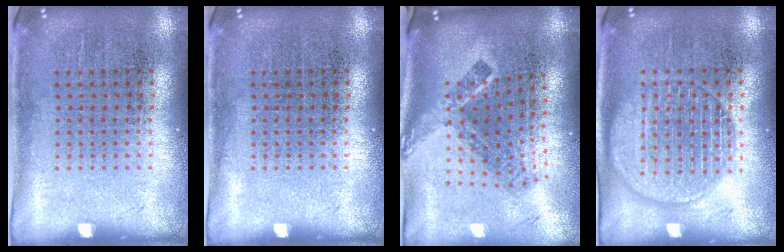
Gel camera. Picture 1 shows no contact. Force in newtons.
{"total": 0.0}
{"total": 2.3, "press": 1.5, "slide": 1.7}
{"total": 1.8, "press": 1.8, "slide": 0.2}